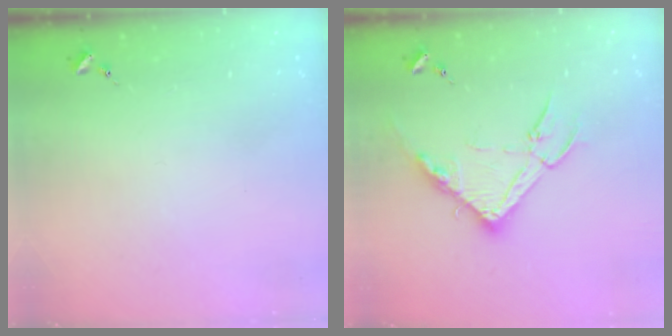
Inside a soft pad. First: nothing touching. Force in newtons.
{"total": 15.6, "press": 15.6, "slide": 0.6}